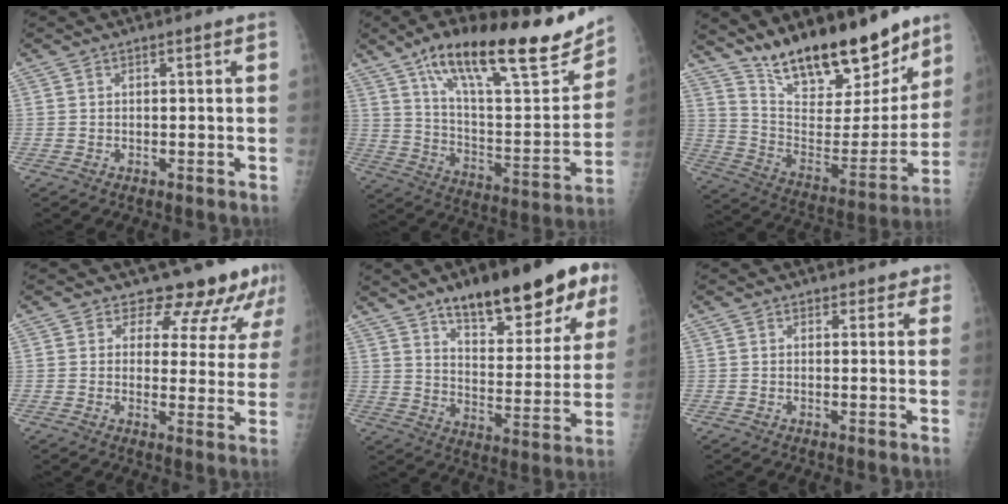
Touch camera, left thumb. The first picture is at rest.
{"total": 27.5, "force": [18.2, 8.0, 19.0], "torque": [-0.260, -0.051, 0.295]}
{"total": 23.5, "force": [17.9, 8.4, 12.8], "torque": [-0.163, -0.091, 0.300]}
{"total": 10.8, "force": [9.3, 5.1, 2.1], "torque": [0.022, -0.055, 0.093]}
{"total": 22.9, "force": [14.4, 7.8, 16.1], "torque": [-0.182, -0.050, 0.215]}
{"total": 1.9, "force": [1.4, 1.3, 0.0], "torque": [0.024, -0.006, 0.007]}